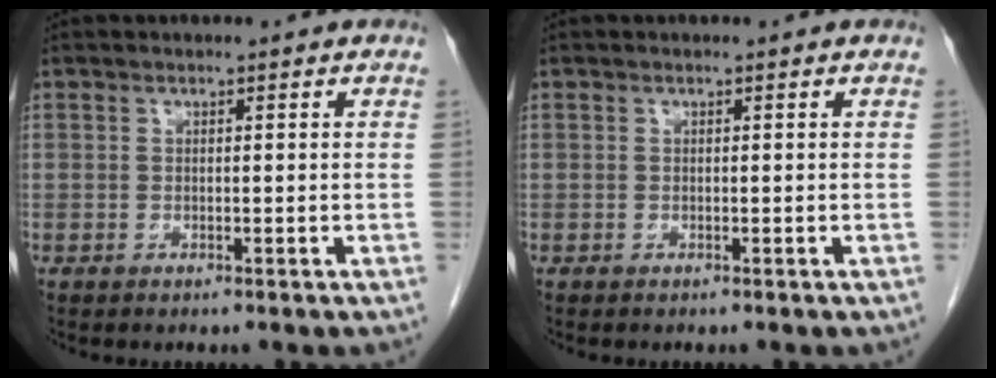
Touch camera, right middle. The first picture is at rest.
{"total": 0.0}